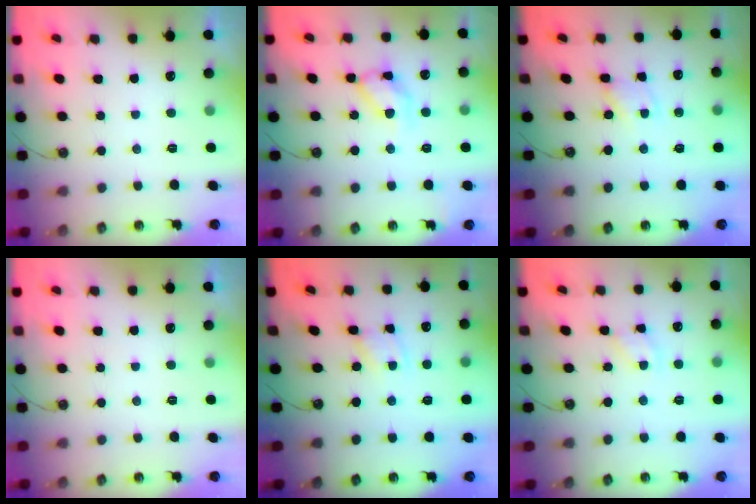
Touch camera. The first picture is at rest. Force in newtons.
{"total": 11.6, "press": 11.5, "slide": 1.4}
{"total": 1.1, "press": 1.1, "slide": 0.1}
{"total": 0.0}
{"total": 1.2, "press": 1.2, "slide": 0.2}
{"total": 3.3, "press": 3.2, "slide": 0.4}